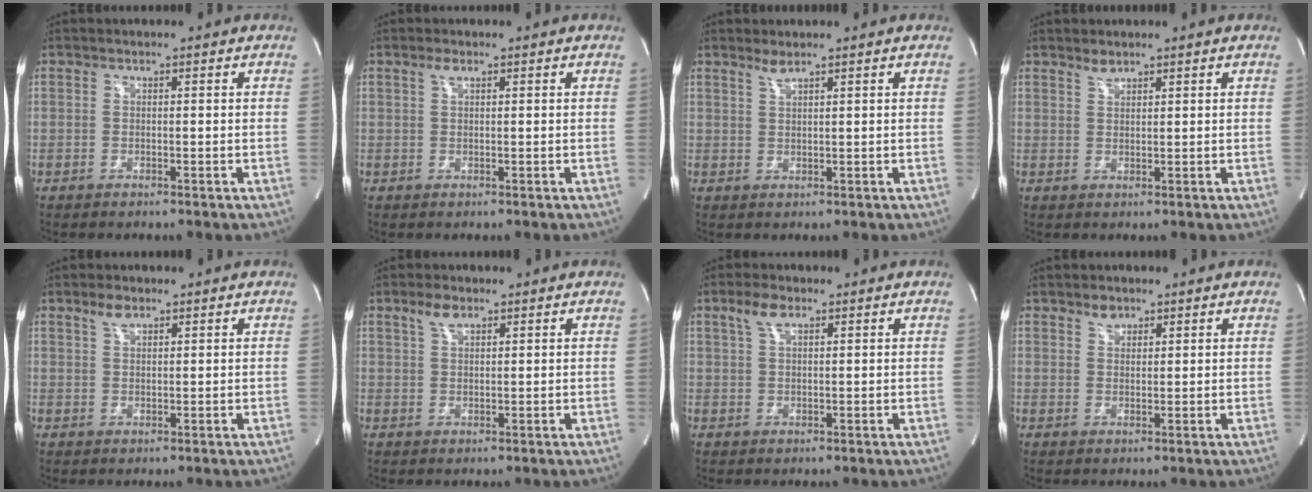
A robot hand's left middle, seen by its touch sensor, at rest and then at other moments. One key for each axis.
{"total": 1.2, "fx": 0.7, "fy": 0.3, "fz": 0.9, "tx": -0.020, "ty": 0.006, "tz": 0.014}
{"total": 1.5, "fx": 1.3, "fy": -0.1, "fz": 0.7, "tx": -0.017, "ty": -0.002, "tz": 0.027}
{"total": 1.4, "fx": 1.3, "fy": 0.4, "fz": 0.3, "tx": -0.007, "ty": -0.001, "tz": 0.025}
{"total": 2.3, "fx": 1.6, "fy": 0.9, "fz": 1.3, "tx": -0.031, "ty": 0.006, "tz": 0.034}
{"total": 2.8, "fx": 1.9, "fy": 1.1, "fz": 1.8, "tx": -0.041, "ty": 0.007, "tz": 0.040}
{"total": 3.3, "fx": 2.0, "fy": 1.1, "fz": 2.4, "tx": -0.056, "ty": 0.013, "tz": 0.043}
{"total": 2.0, "fx": 1.5, "fy": 1.1, "fz": 0.6, "tx": -0.013, "ty": 0.002, "tz": 0.027}